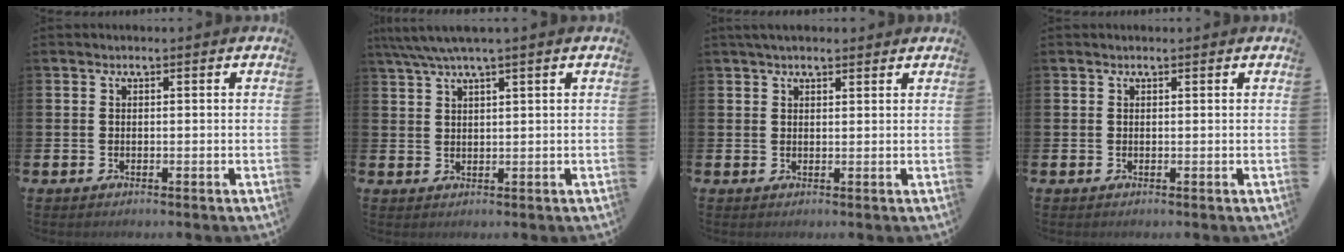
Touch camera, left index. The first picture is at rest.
{"total": 3.6, "force": [2.8, -0.1, 2.2], "torque": [-0.050, -0.001, 0.051]}
{"total": 2.4, "force": [2.1, 0.7, 0.9], "torque": [-0.016, 0.000, 0.037]}
{"total": 0.0}